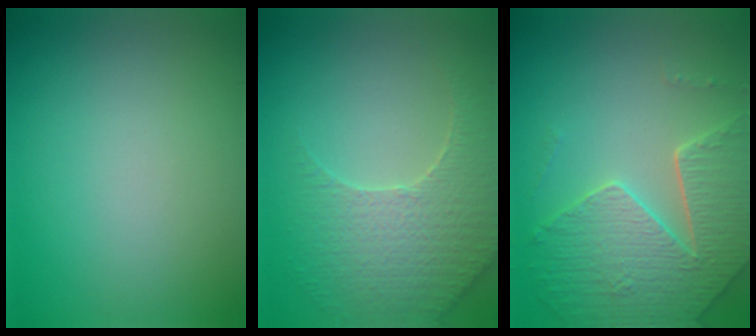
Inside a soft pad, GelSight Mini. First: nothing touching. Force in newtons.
{"total": 3.8, "press": 3.7, "slide": 0.8}
{"total": 6.2, "press": 5.1, "slide": 3.6}